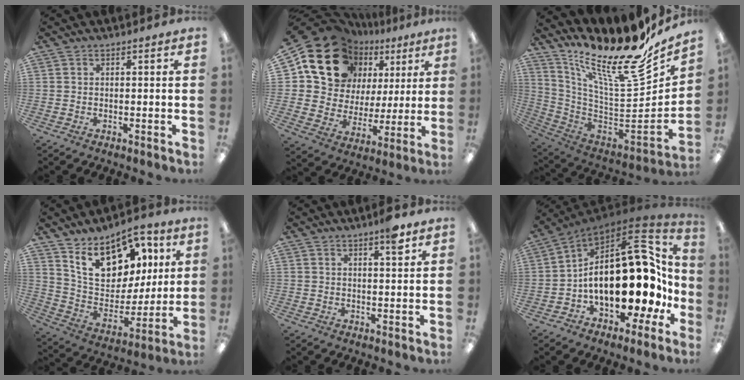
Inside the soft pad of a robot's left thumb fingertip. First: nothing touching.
{"total": 19.0, "force": [11.4, 13.5, 7.0], "torque": [-0.135, -0.063, 0.221]}
{"total": 22.2, "force": [15.0, 6.5, 15.0], "torque": [-0.201, -0.139, 0.244]}
{"total": 18.6, "force": [11.1, 11.2, 9.9], "torque": [-0.170, -0.049, 0.201]}
{"total": 4.2, "force": [2.8, 0.6, 3.1], "torque": [-0.045, -0.009, 0.043]}
{"total": 30.0, "force": [-0.3, 17.3, 24.5], "torque": [-0.393, 0.005, 0.013]}